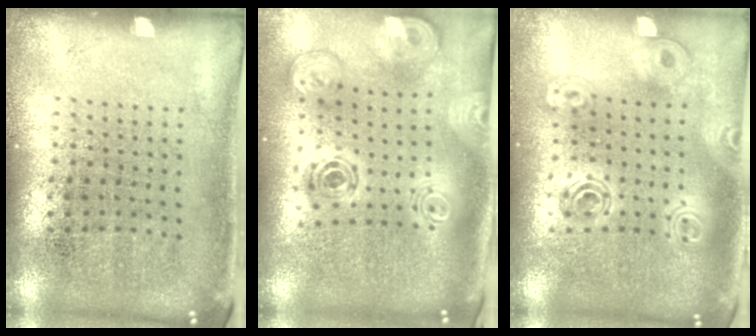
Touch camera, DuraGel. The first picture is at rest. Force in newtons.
{"total": 2.0, "press": 1.7, "slide": 1.0}
{"total": 1.6, "press": 1.4, "slide": 0.8}